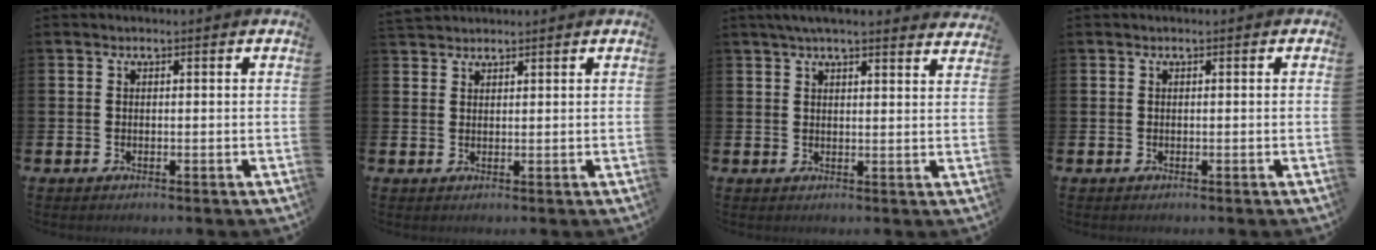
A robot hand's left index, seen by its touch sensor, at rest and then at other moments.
{"total": 2.0, "force": [1.9, 0.5, -0.1], "torque": [0.010, -0.007, 0.033]}
{"total": 4.2, "force": [4.0, 0.2, 1.5], "torque": [-0.033, -0.013, 0.071]}
{"total": 0.0}